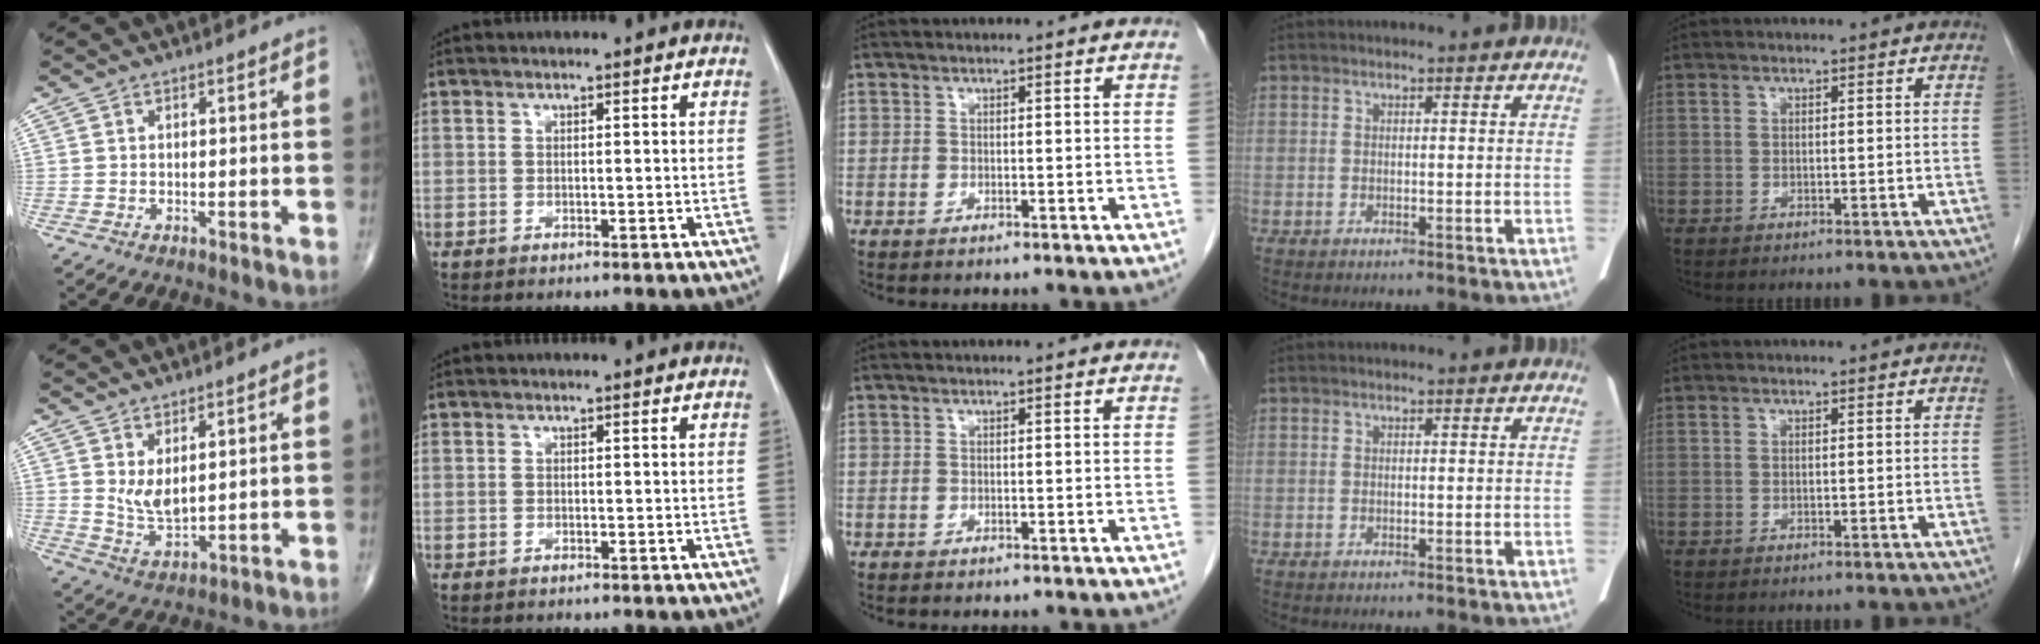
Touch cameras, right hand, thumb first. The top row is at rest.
{"thumb": {"total": 5.3, "force": [1.9, 2.4, 4.4], "torque": [-0.078, -0.028, 0.048]}}